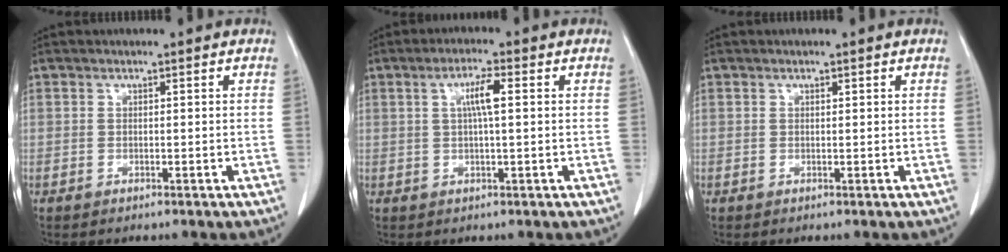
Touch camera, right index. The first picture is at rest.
{"total": 4.2, "force": [0.9, 0.3, 4.1], "torque": [-0.077, 0.004, 0.014]}
{"total": 0.0}